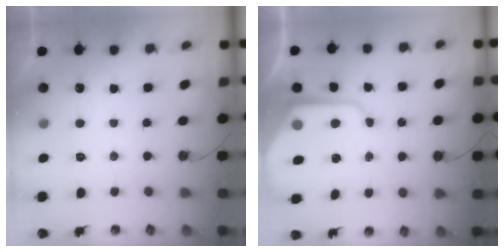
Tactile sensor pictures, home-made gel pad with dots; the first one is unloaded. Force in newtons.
{"total": 10.8, "press": 10.8, "slide": 1.0}